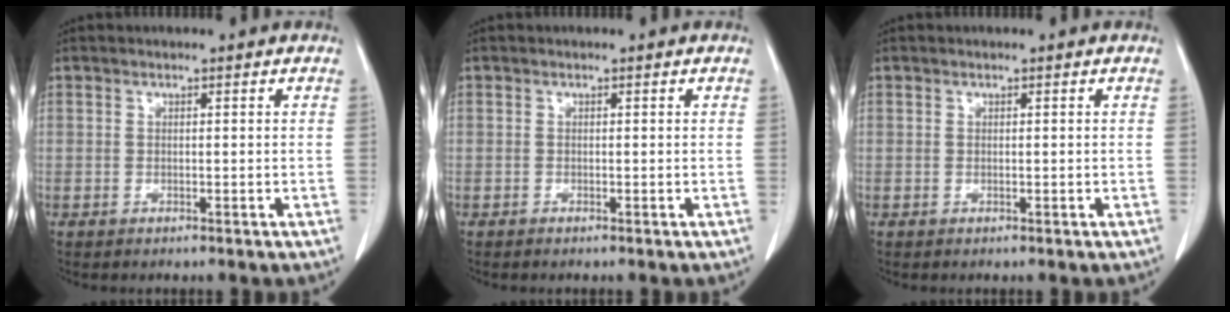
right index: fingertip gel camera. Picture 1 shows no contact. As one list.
[{"total": 0.0}, {"total": 0.0}]